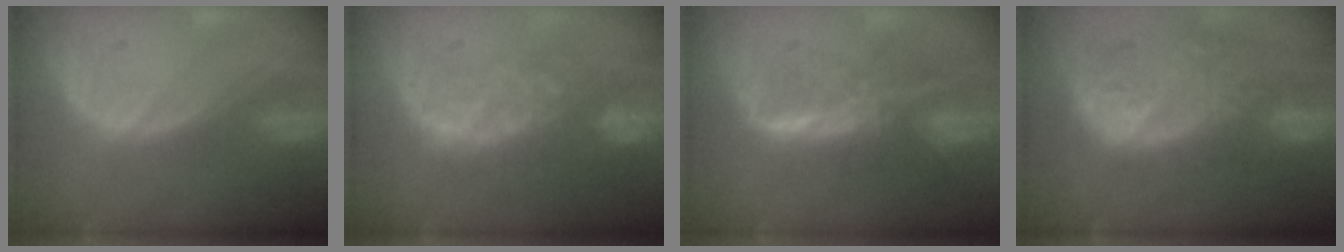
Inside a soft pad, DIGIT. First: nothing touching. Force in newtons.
{"total": 9.9, "press": 8.4, "slide": 5.2}
{"total": 8.3, "press": 6.9, "slide": 4.5}
{"total": 12.1, "press": 10.9, "slide": 5.4}